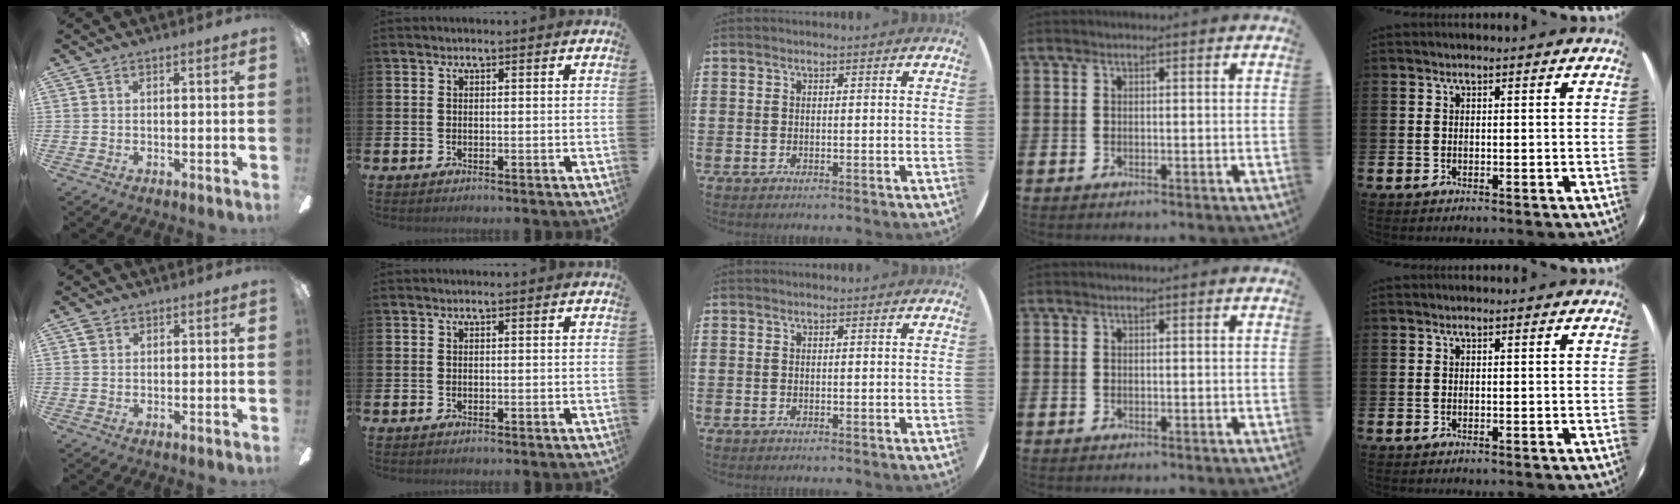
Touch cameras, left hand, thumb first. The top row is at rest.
{"thumb": {"total": 1.1, "force": [0.6, 0.9, 0.3], "torque": [-0.008, 0.003, 0.012]}}